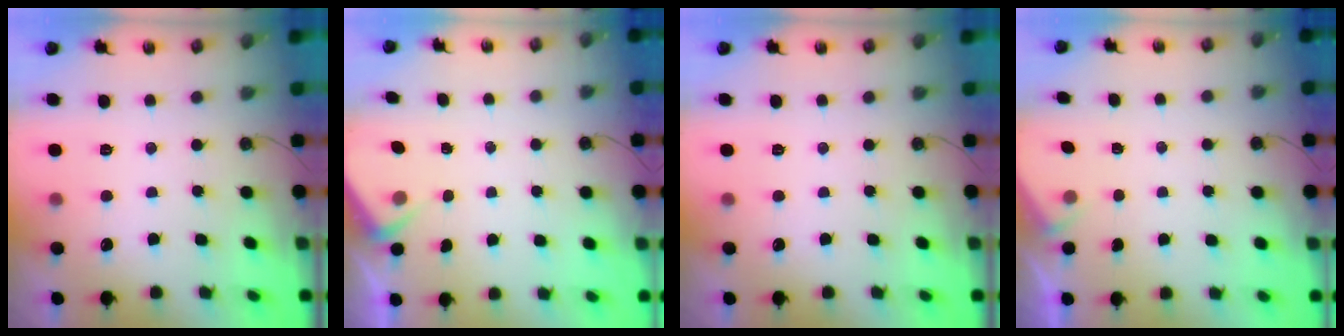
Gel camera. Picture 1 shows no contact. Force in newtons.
{"total": 2.6, "press": 2.5, "slide": 0.5}
{"total": 0.0}
{"total": 2.2, "press": 2.2, "slide": 0.4}